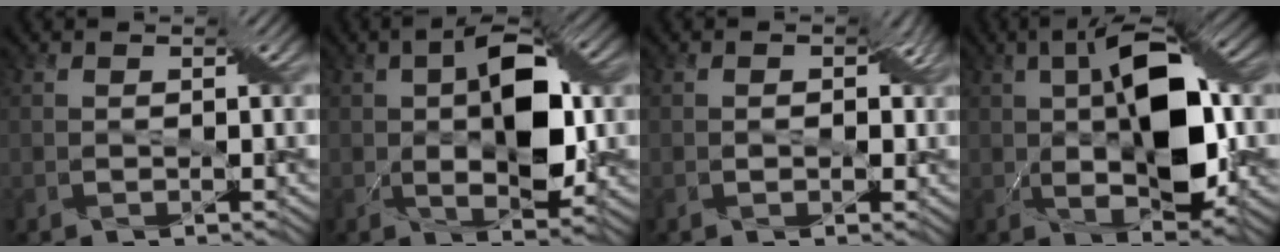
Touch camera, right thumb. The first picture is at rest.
{"total": 10.4, "force": [0.6, 4.7, 9.2], "torque": [-0.152, 0.005, 0.010]}
{"total": 2.4, "force": [0.1, 1.7, 1.7], "torque": [-0.029, -0.005, 0.000]}
{"total": 12.7, "force": [0.7, 5.3, 11.5], "torque": [-0.184, 0.007, 0.009]}